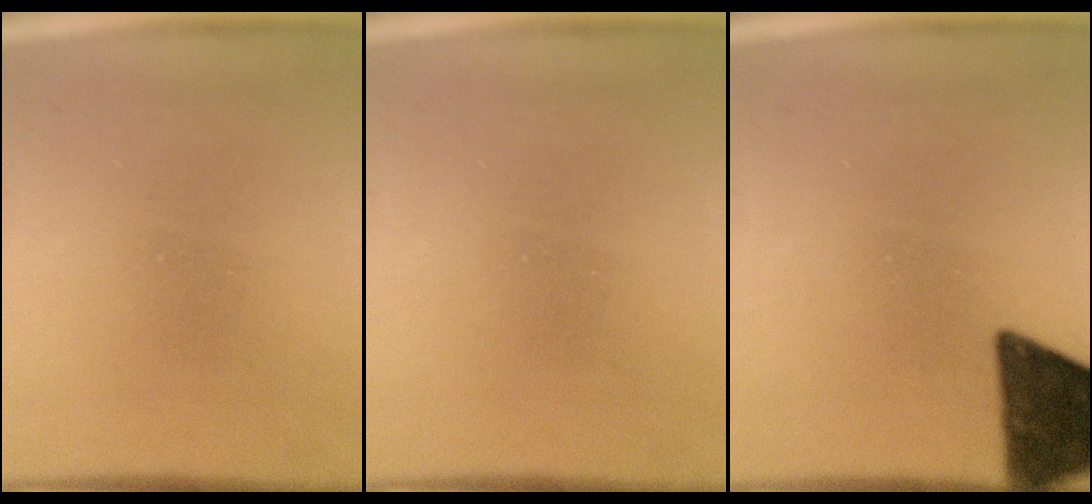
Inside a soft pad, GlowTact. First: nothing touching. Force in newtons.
{"total": 0.0}
{"total": 13.7}